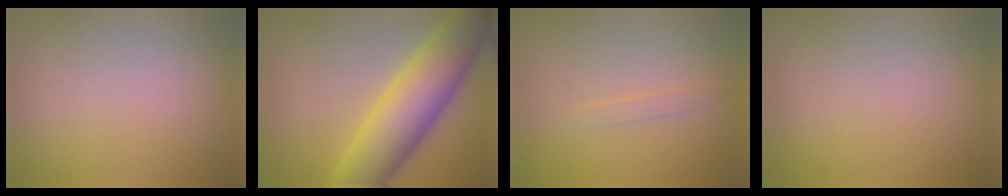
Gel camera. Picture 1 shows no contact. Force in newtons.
{"total": 9.9, "press": 9.9, "slide": 0.0}
{"total": 0.7, "press": 0.7, "slide": 0.1}
{"total": 0.0}